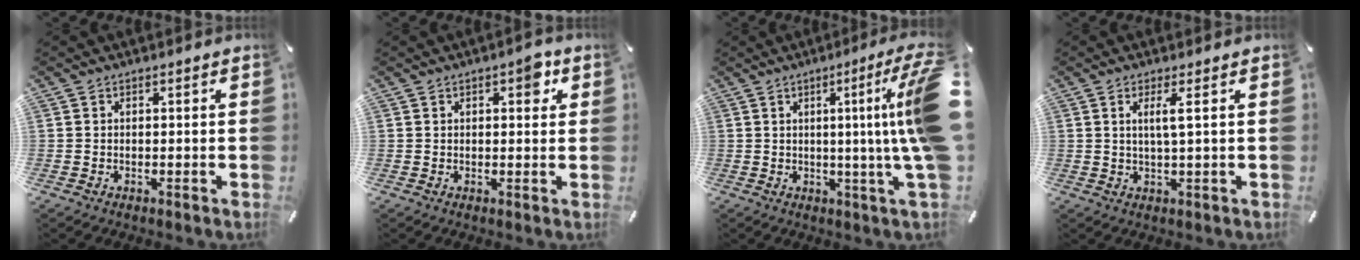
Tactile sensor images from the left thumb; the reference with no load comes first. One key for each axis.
{"total": 4.2, "fx": 1.6, "fy": 2.1, "fz": 3.3, "tx": -0.030, "ty": -0.006, "tz": 0.017}
{"total": 17.1, "fx": 3.2, "fy": 0.4, "fz": 16.8, "tx": -0.234, "ty": -0.040, "tz": 0.036}
{"total": 4.1, "fx": 1.1, "fy": 0.1, "fz": 4.0, "tx": -0.080, "ty": -0.003, "tz": 0.015}